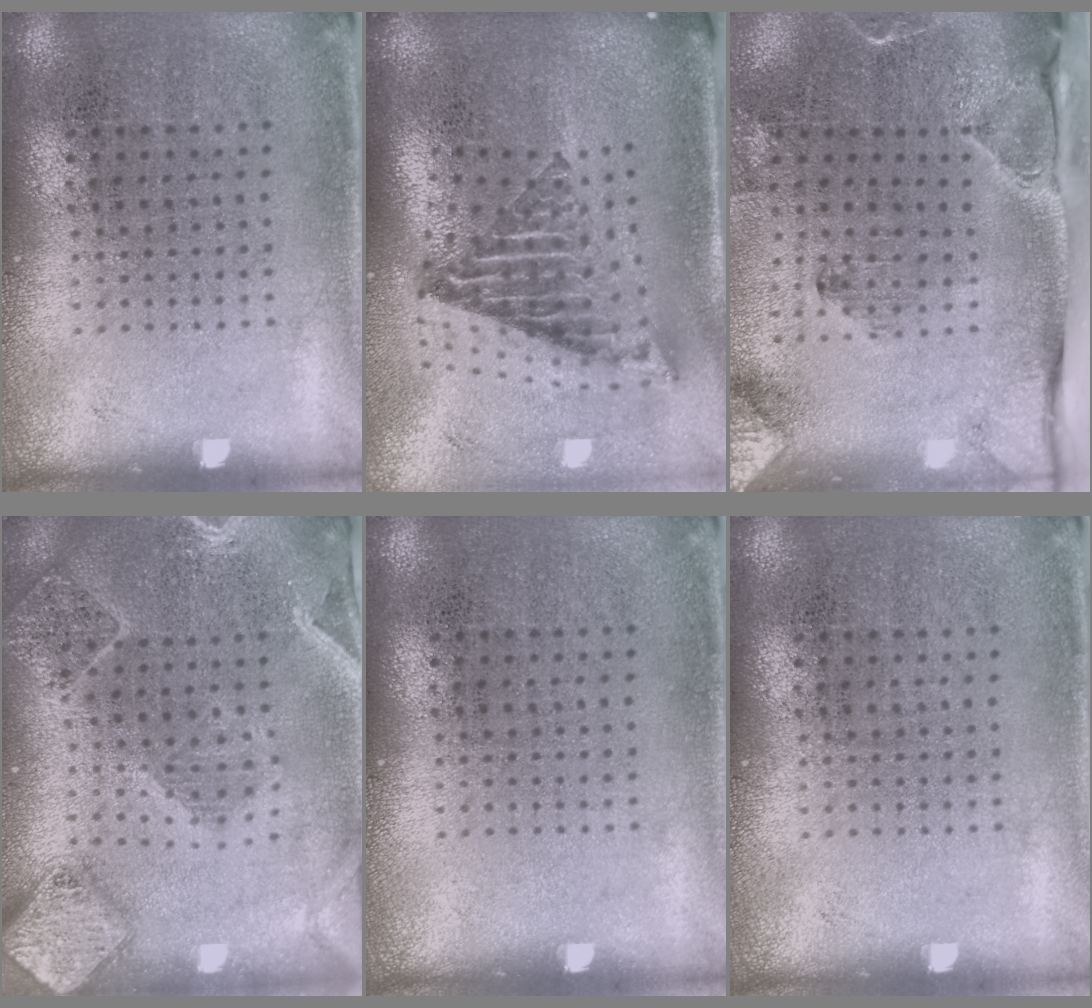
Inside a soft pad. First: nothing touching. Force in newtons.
{"total": 2.7, "press": 1.8, "slide": 2.0}
{"total": 3.2, "press": 2.4, "slide": 2.1}
{"total": 2.5, "press": 2.3, "slide": 1.1}
{"total": 0.0}
{"total": 0.0}